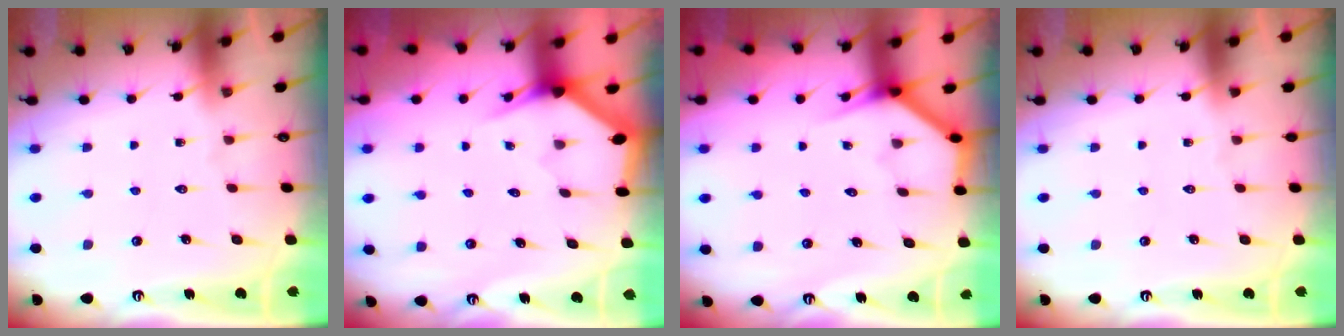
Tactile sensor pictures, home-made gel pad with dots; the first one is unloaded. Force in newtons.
{"total": 3.0, "press": 3.0, "slide": 0.1}
{"total": 3.8, "press": 3.8, "slide": 0.3}
{"total": 0.0}